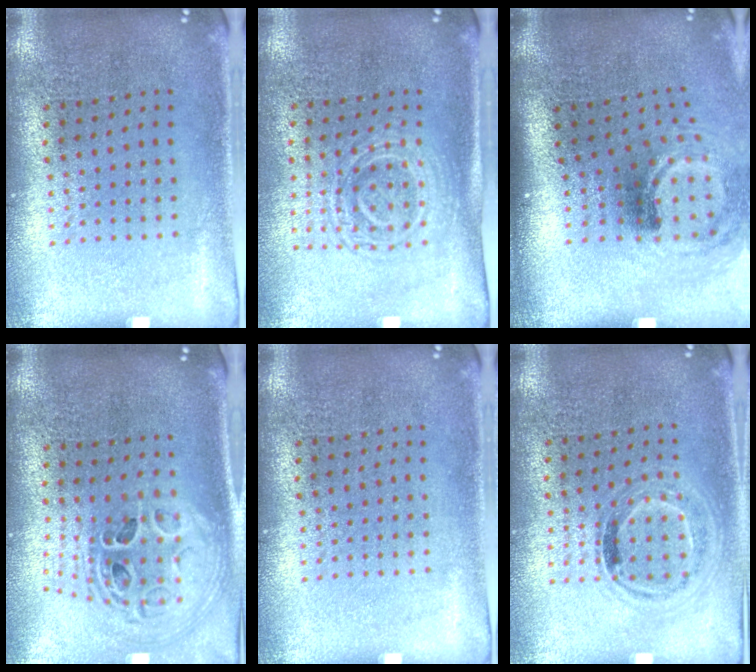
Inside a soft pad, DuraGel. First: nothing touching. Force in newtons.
{"total": 1.6, "press": 1.4, "slide": 0.7}
{"total": 1.9, "press": 1.2, "slide": 1.5}
{"total": 1.9, "press": 1.6, "slide": 1.1}
{"total": 0.0}
{"total": 0.9, "press": 0.8, "slide": 0.4}